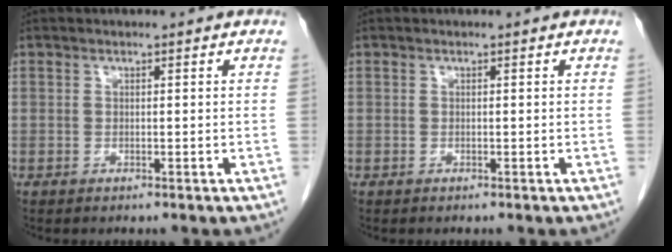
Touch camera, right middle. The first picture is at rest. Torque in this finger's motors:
{"motor_torque": [0.53, -0.38, 0.02, -0.01]}